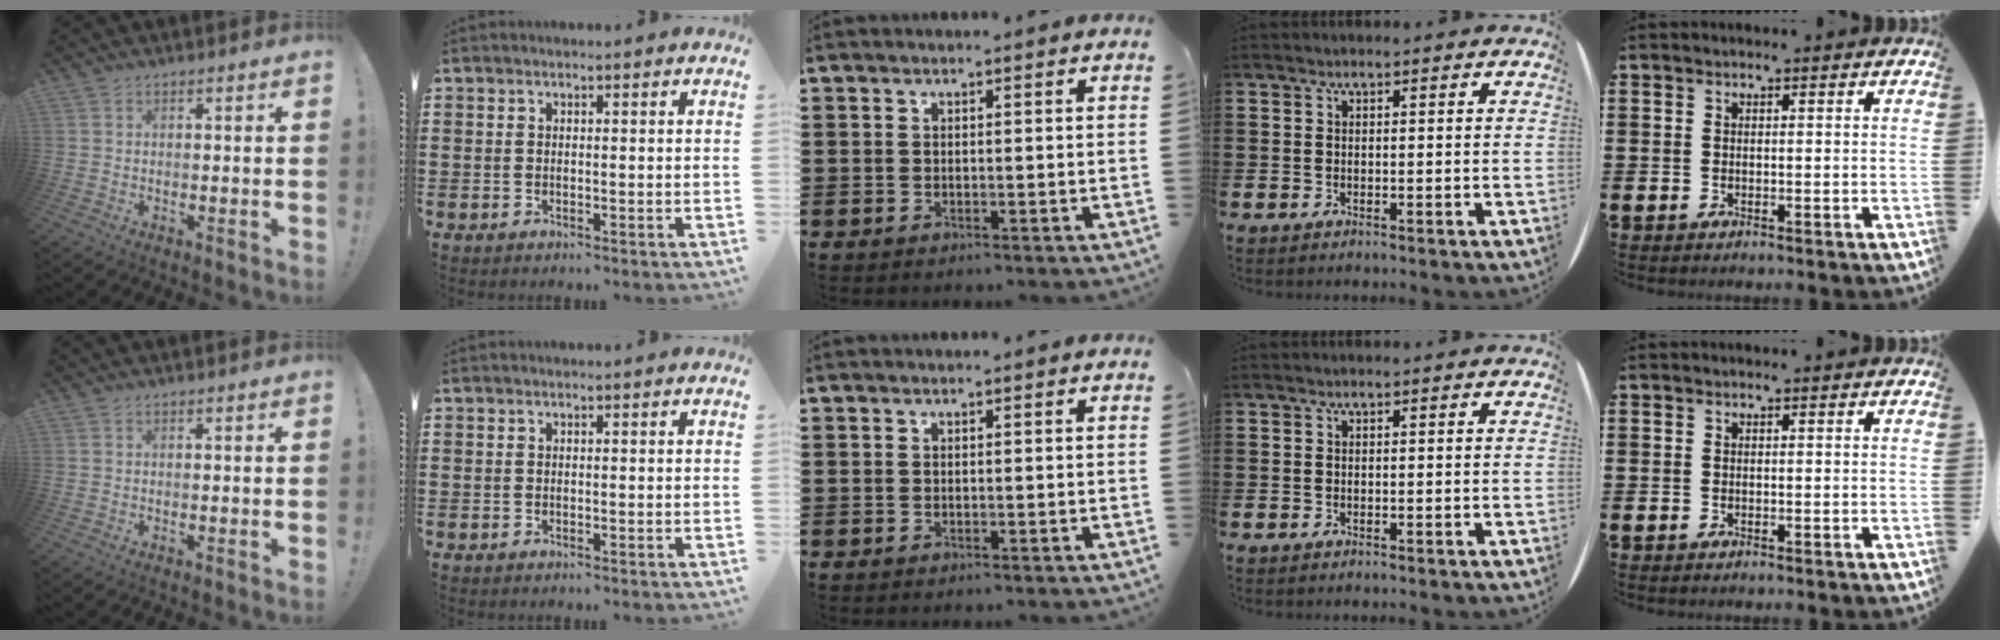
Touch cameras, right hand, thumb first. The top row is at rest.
{}